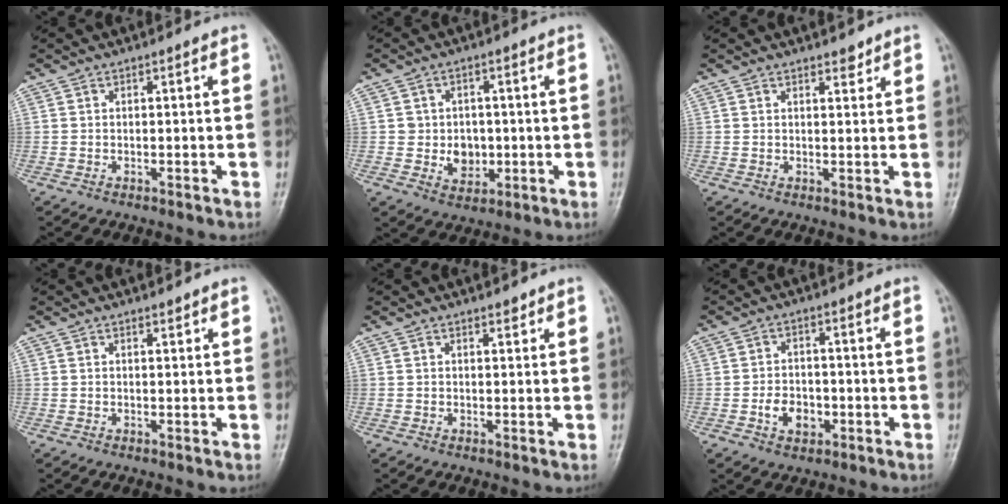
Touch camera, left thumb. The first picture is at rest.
{"total": 5.9, "force": [-0.4, 5.0, 3.1], "torque": [-0.016, 0.003, 0.000]}
{"total": 1.9, "force": [1.5, 0.8, 0.7], "torque": [0.000, -0.011, 0.021]}
{"total": 0.9, "force": [0.8, 0.3, 0.3], "torque": [-0.006, -0.007, 0.012]}
{"total": 1.2, "force": [1.0, 0.5, 0.5], "torque": [-0.004, -0.008, 0.014]}
{"total": 5.4, "force": [-1.6, 4.0, 3.2], "torque": [-0.038, 0.009, -0.027]}